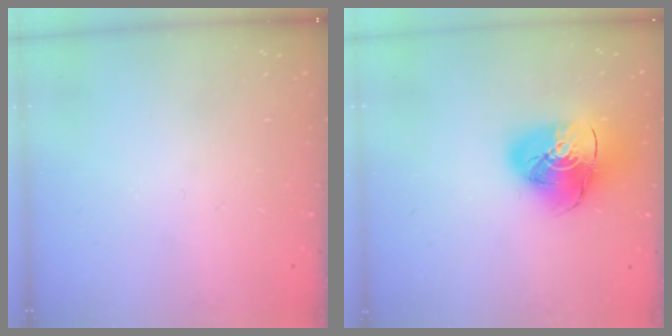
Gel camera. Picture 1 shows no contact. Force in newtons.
{"total": 16.0, "press": 15.8, "slide": 2.1}